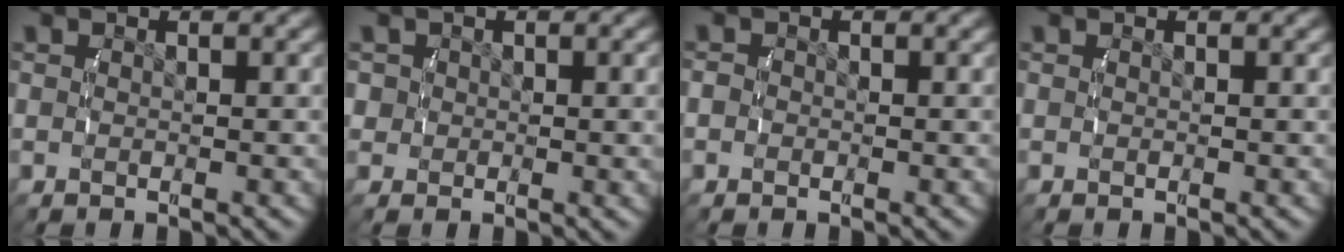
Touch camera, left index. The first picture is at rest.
{"total": 2.4, "force": [0.4, 2.2, 0.9], "torque": [-0.031, -0.006, 0.011]}
{"total": 0.8, "force": [-0.3, 0.7, 0.3], "torque": [-0.009, -0.003, -0.007]}
{"total": 0.0}